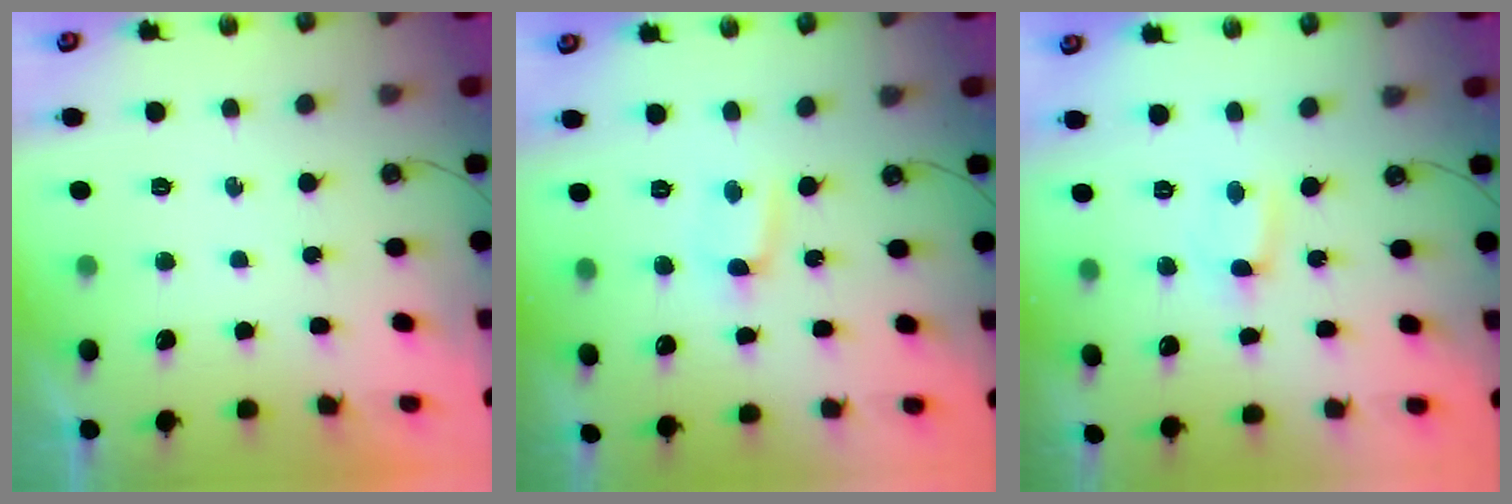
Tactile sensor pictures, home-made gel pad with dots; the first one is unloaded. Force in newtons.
{"total": 2.5, "press": 2.5, "slide": 0.3}
{"total": 0.5, "press": 0.3, "slide": 0.4}